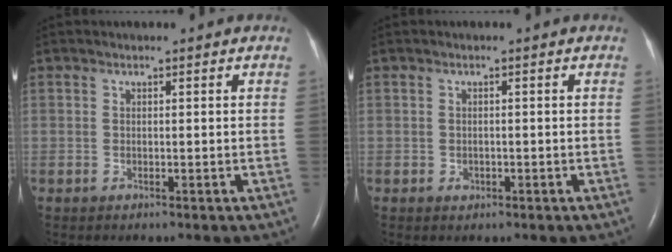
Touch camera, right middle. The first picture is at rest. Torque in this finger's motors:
{"motor_torque": [0.29, -0.20, -0.02, 0.00]}